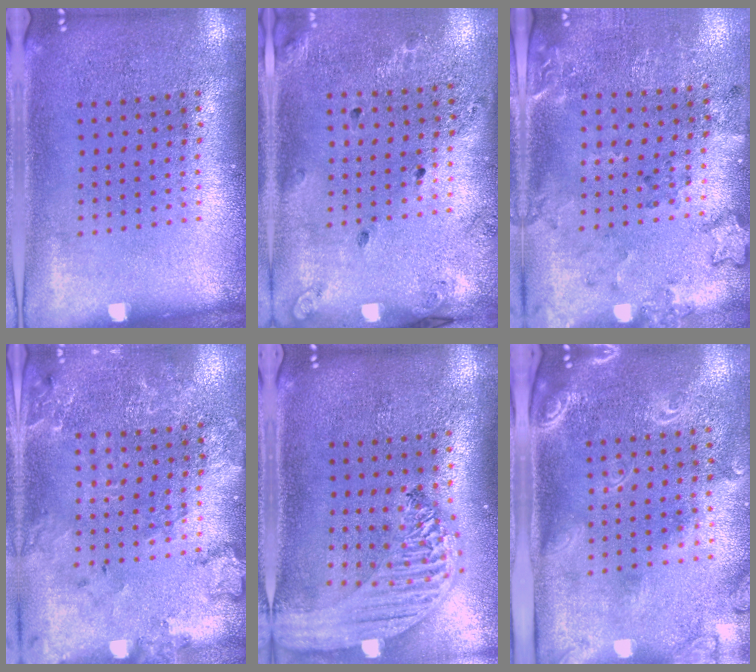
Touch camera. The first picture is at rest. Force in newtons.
{"total": 1.6, "press": 1.3, "slide": 0.9}
{"total": 2.0, "press": 1.5, "slide": 1.4}
{"total": 1.9, "press": 1.9, "slide": 0.2}
{"total": 2.5, "press": 2.2, "slide": 1.4}
{"total": 2.4, "press": 1.8, "slide": 1.6}